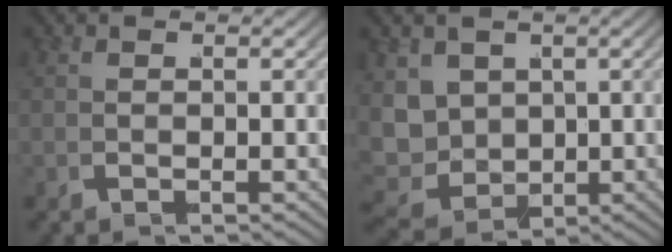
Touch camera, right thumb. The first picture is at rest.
{"total": 7.9, "force": [-1.4, 6.5, 4.2], "torque": [-0.126, -0.061, -0.007]}